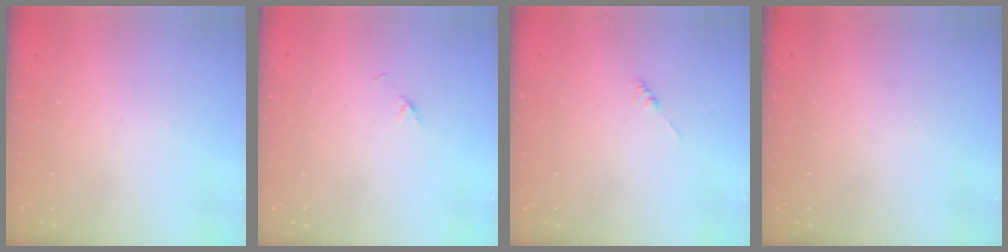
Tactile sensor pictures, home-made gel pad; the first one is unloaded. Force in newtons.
{"total": 2.1, "press": 2.1, "slide": 0.3}
{"total": 0.0}
{"total": 0.0}